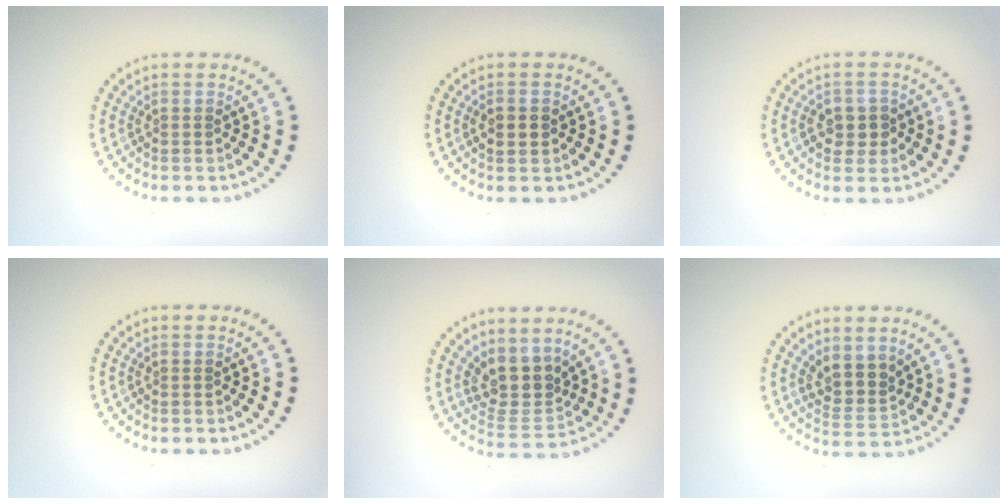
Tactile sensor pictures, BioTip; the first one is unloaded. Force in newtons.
{"total": 2.0, "press": 2.0, "slide": 0.2}
{"total": 1.9, "press": 1.8, "slide": 0.2}
{"total": 0.0}
{"total": 3.9, "press": 3.1, "slide": 2.3}
{"total": 2.9, "press": 2.3, "slide": 1.7}